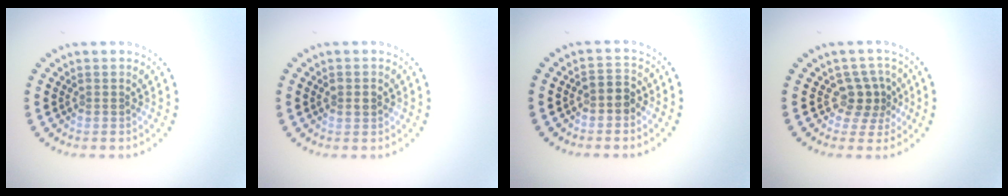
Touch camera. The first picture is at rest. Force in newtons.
{"total": 1.4, "press": 1.4, "slide": 0.2}
{"total": 1.9, "press": 1.7, "slide": 0.8}
{"total": 2.6, "press": 2.1, "slide": 1.6}